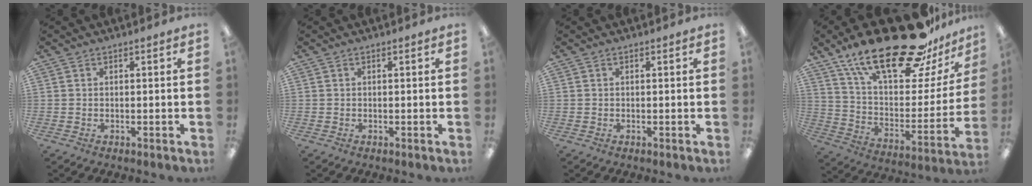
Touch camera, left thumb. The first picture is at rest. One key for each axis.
{"total": 0.0}
{"total": 0.0}
{"total": 27.8, "fx": 19.8, "fy": 9.6, "fz": 16.9, "tx": -0.271, "ty": -0.122, "tz": 0.334}